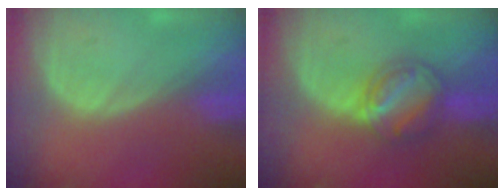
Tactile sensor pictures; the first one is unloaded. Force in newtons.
{"total": 6.0, "press": 6.0, "slide": 0.3}